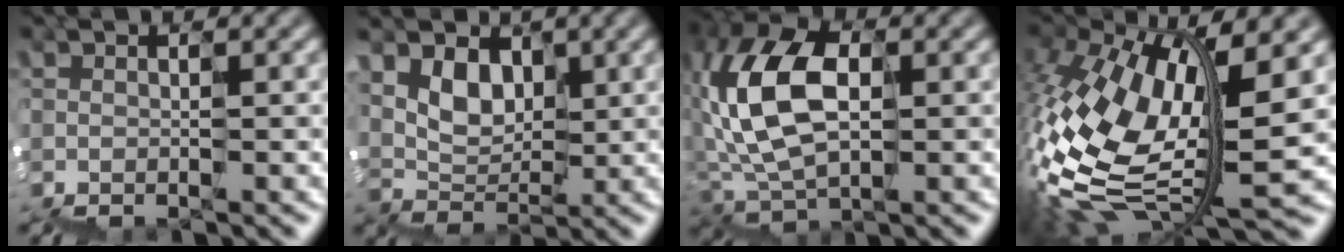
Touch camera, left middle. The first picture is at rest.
{"total": 2.7, "force": [1.9, 1.8, -0.3], "torque": [-0.011, 0.005, 0.039]}
{"total": 7.2, "force": [1.0, 4.8, 5.4], "torque": [-0.151, 0.024, 0.013]}
{"total": 11.5, "force": [-1.4, 4.9, 10.3], "torque": [-0.255, 0.006, -0.021]}